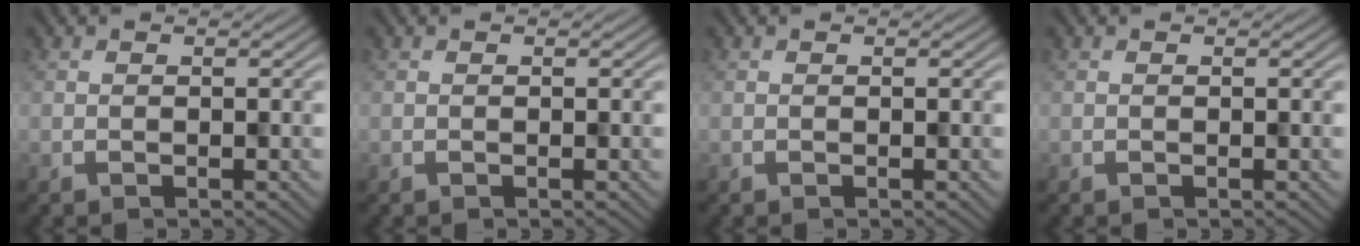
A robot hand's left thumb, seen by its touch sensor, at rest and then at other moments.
{"total": 0.0}
{"total": 0.0}
{"total": 0.0}